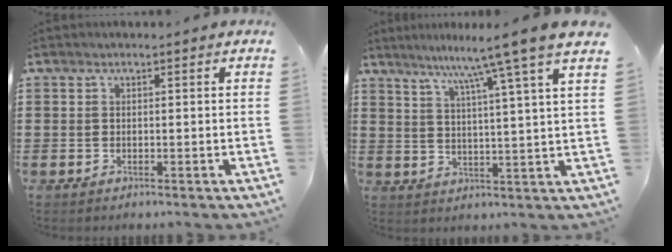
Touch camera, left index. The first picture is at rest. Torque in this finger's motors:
{"motor_torque": [0.99, -1.14, 0.49, 0.12]}